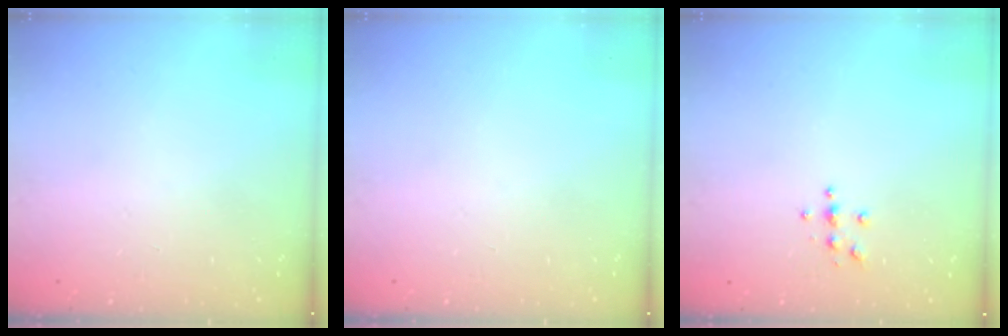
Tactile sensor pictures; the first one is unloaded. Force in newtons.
{"total": 0.0}
{"total": 3.8, "press": 3.8, "slide": 0.4}